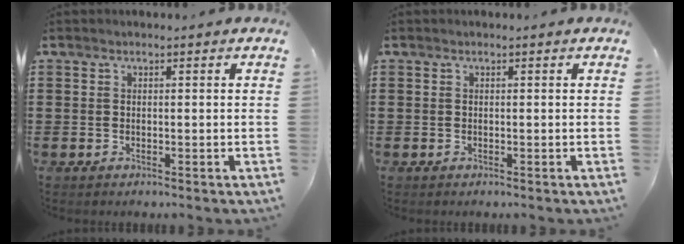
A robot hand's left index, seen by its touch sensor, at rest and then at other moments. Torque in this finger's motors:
{"motor_torque": [0.00, 0.00, 0.00, 0.00]}